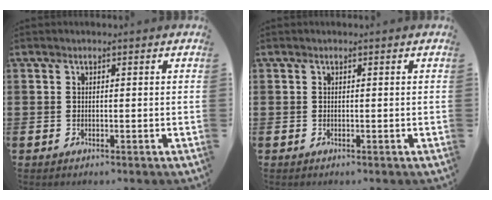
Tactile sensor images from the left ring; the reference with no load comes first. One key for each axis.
{"total": 0.0}